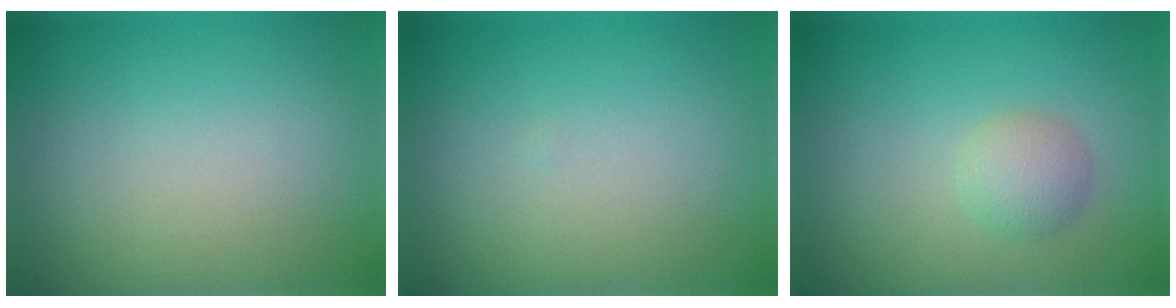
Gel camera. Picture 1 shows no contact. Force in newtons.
{"total": 0.0}
{"total": 2.0, "press": 2.0, "slide": 0.1}